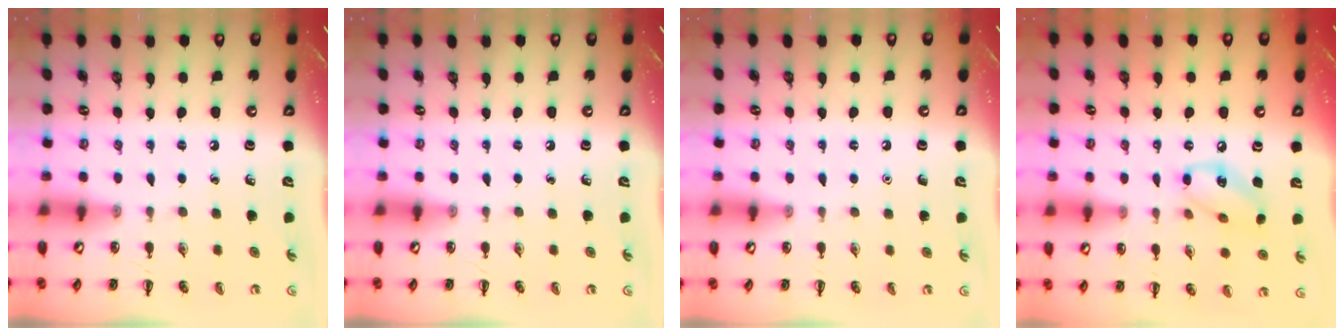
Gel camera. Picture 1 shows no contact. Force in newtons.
{"total": 0.0}
{"total": 1.6, "press": 1.6, "slide": 0.1}
{"total": 11.1, "press": 11.0, "slide": 1.2}